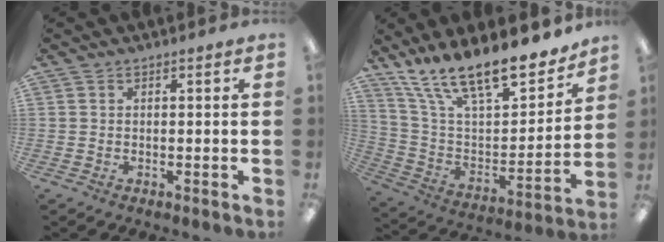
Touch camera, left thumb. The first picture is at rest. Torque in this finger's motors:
{"motor_torque": [0.35, 0.29, 1.36, -1.42, 0.13]}